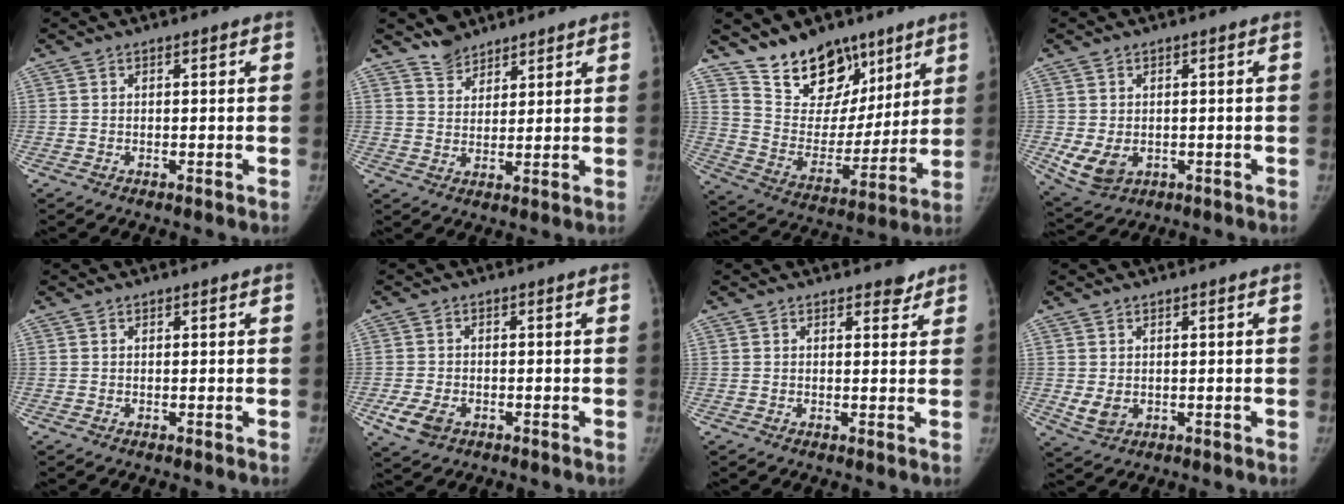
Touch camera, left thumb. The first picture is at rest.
{"total": 4.7, "force": [4.1, 2.3, 0.3], "torque": [0.021, -0.032, 0.073]}
{"total": 17.1, "force": [12.1, 10.3, 6.1], "torque": [-0.040, -0.079, 0.216]}
{"total": 6.1, "force": [-1.1, 4.5, 3.9], "torque": [-0.064, -0.007, -0.004]}
{"total": 0.0}
{"total": 5.1, "force": [-2.2, 3.5, 2.9], "torque": [-0.056, 0.003, -0.035]}
{"total": 1.9, "force": [1.6, 1.0, 0.4], "torque": [0.010, -0.010, 0.016]}
{"total": 3.3, "force": [-0.2, 2.6, 2.0], "torque": [-0.030, -0.007, 0.009]}